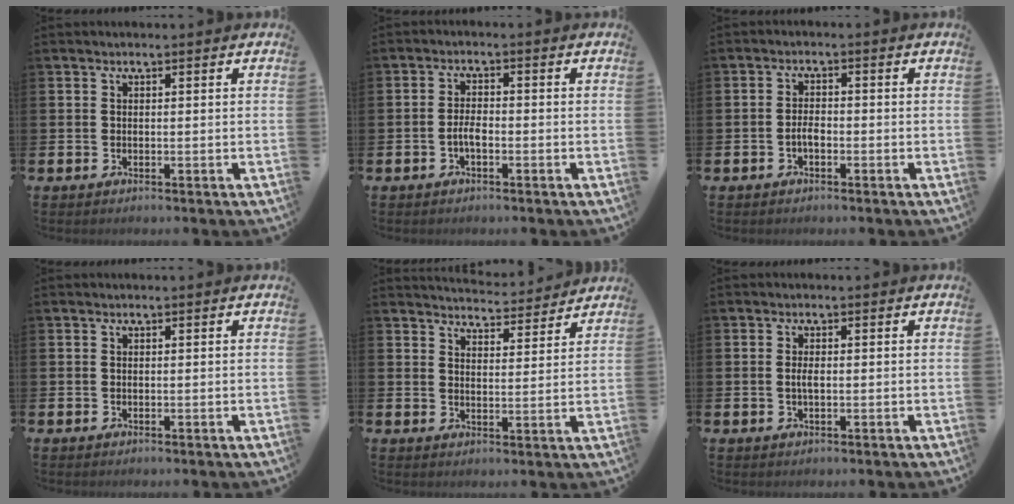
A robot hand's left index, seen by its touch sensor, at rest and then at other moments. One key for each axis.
{"total": 2.4, "fx": -0.9, "fy": 1.0, "fz": 2.0, "tx": -0.031, "ty": 0.001, "tz": -0.018}
{"total": 2.1, "fx": -0.8, "fy": 1.0, "fz": 1.7, "tx": -0.026, "ty": 0.000, "tz": -0.016}
{"total": 0.0}
{"total": 4.6, "fx": 4.6, "fy": 0.4, "fz": 0.1, "tx": -0.002, "ty": -0.037, "tz": 0.079}
{"total": 1.6, "fx": -0.1, "fy": 0.6, "fz": 1.5, "tx": -0.022, "ty": -0.001, "tz": -0.005}